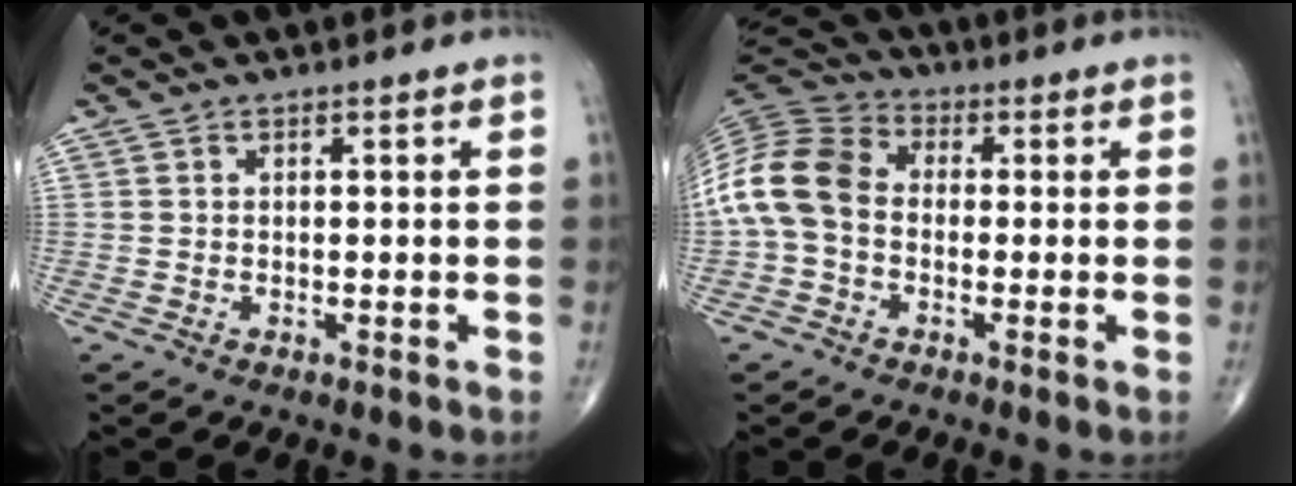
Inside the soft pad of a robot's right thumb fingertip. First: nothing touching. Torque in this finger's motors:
{"motor_torque": [0.33, 0.19, 1.05, -0.22, 0.42]}